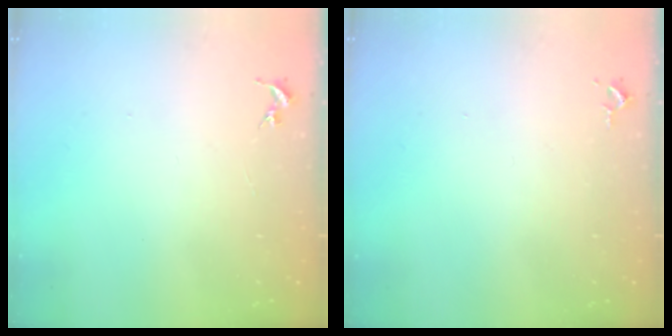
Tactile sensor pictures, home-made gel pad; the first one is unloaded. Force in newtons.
{"total": 2.6, "press": 2.6, "slide": 0.4}